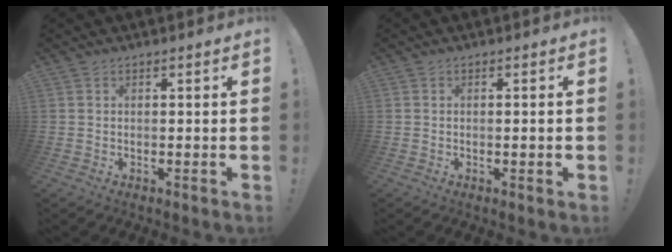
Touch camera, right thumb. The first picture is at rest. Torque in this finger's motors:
{"motor_torque": [0.02, 0.00, -0.04, 0.20, 0.05]}